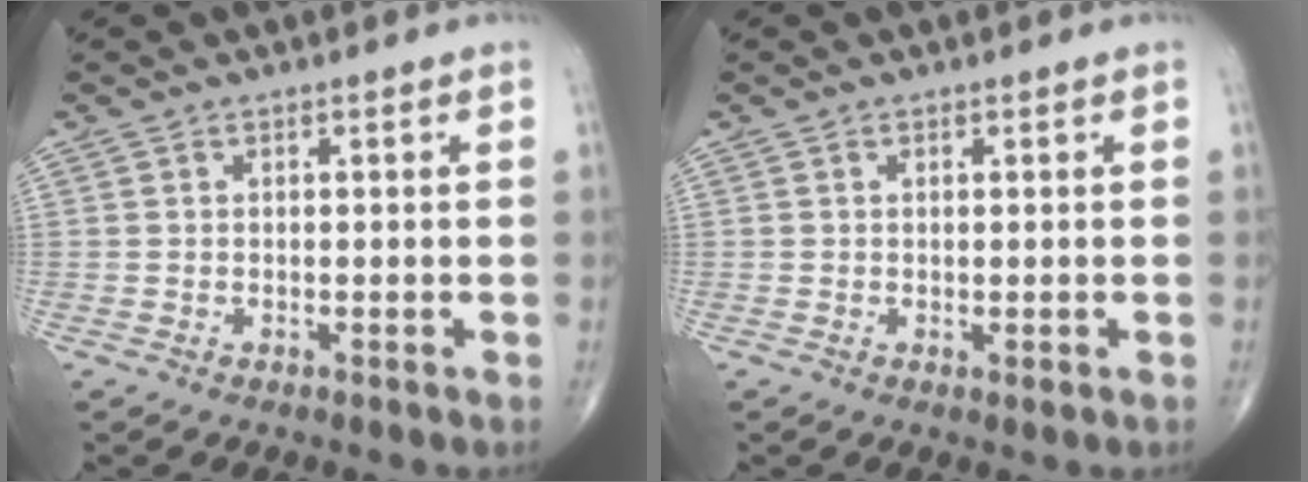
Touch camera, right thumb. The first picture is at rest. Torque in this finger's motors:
{"motor_torque": [-0.87, -0.04, -0.11, 0.00, 0.02]}